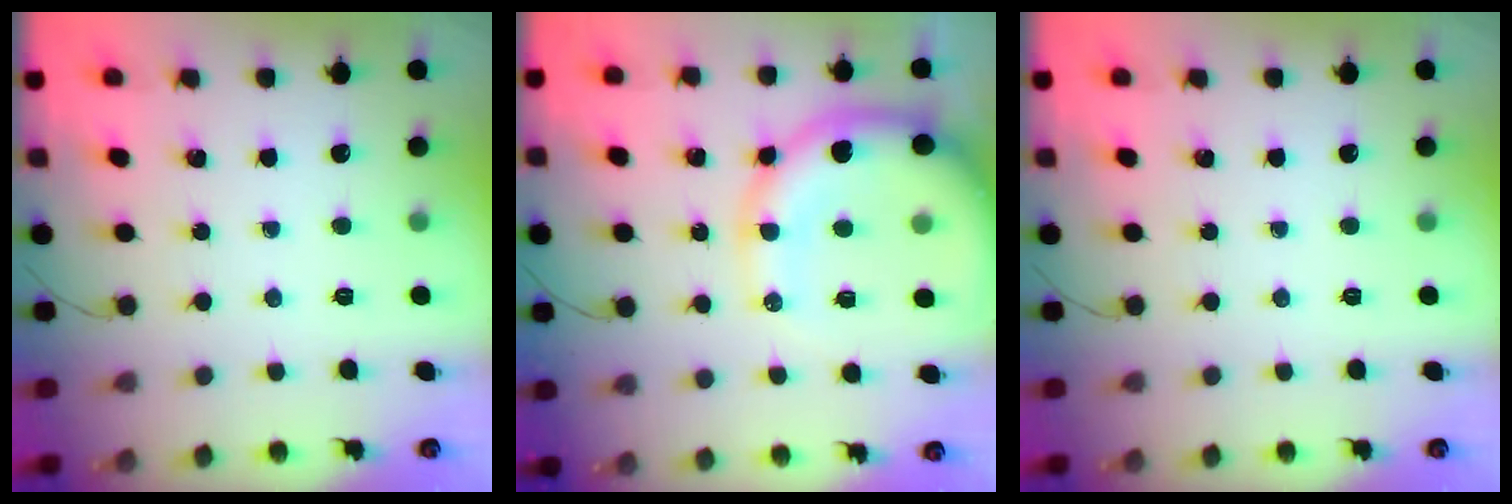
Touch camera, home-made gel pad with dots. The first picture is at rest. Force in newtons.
{"total": 15.2, "press": 14.6, "slide": 4.2}
{"total": 0.0}